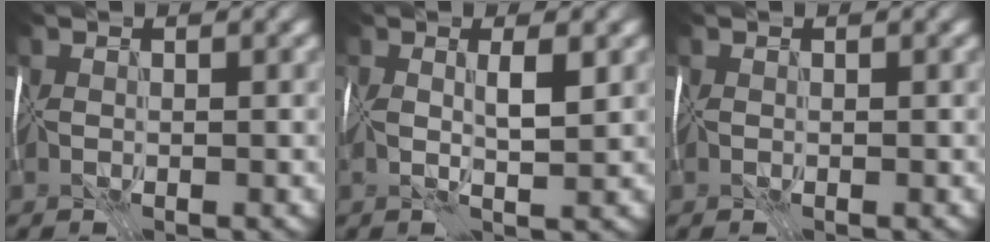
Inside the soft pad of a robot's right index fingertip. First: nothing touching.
{"total": 2.8, "force": [0.7, 0.5, 2.7], "torque": [-0.052, 0.002, 0.011]}
{"total": 0.0}